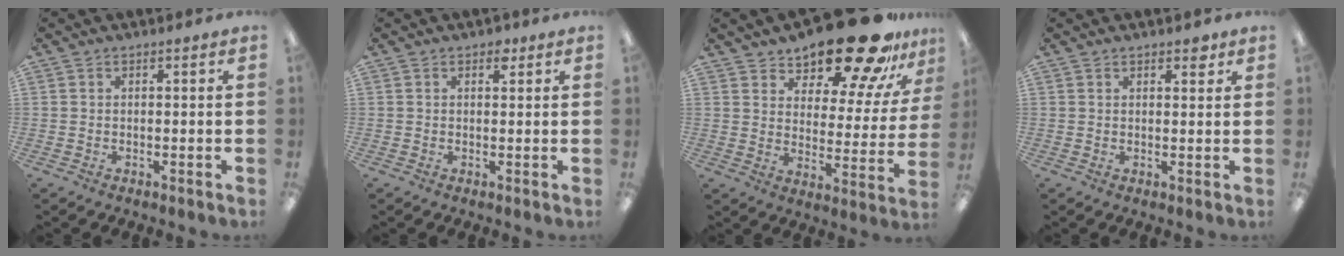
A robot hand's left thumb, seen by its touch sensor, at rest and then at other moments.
{"total": 1.8, "force": [1.0, 1.1, 1.0], "torque": [-0.005, -0.003, 0.015]}
{"total": 20.1, "force": [16.8, 6.1, 9.3], "torque": [-0.138, -0.121, 0.282]}
{"total": 2.1, "force": [1.6, 0.9, 1.0], "torque": [-0.005, -0.005, 0.025]}